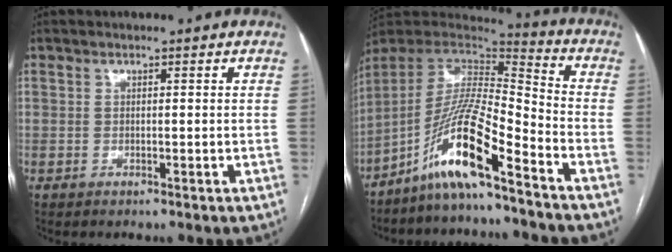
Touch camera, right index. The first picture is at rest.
{"total": 14.0, "force": [-9.2, 0.8, 10.5], "torque": [-0.205, 0.001, -0.173]}